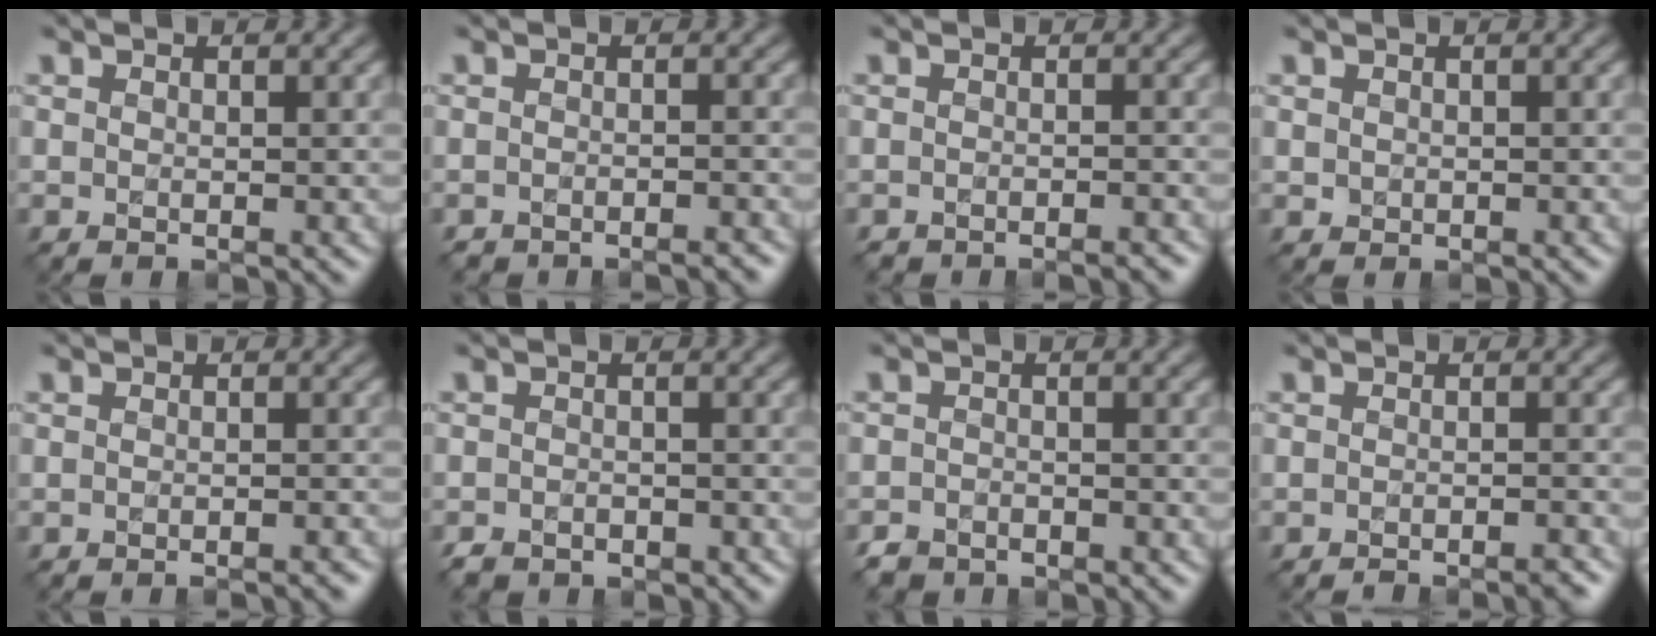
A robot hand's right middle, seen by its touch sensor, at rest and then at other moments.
{"total": 2.3, "force": [-2.3, 0.2, 0.4], "torque": [-0.010, 0.004, -0.026]}
{"total": 2.1, "force": [-2.0, 0.2, 0.6], "torque": [-0.006, -0.002, -0.025]}
{"total": 0.5, "force": [0.1, 0.5, 0.1], "torque": [0.002, -0.002, 0.004]}
{"total": 1.7, "force": [-1.4, 0.3, 0.9], "torque": [0.001, 0.001, -0.021]}
{"total": 2.1, "force": [-1.8, 1.1, 0.5], "torque": [-0.005, -0.001, -0.033]}
{"total": 2.5, "force": [-2.2, 1.2, 0.4], "torque": [-0.003, -0.001, -0.040]}
{"total": 2.2, "force": [-1.9, 0.4, 1.0], "torque": [-0.003, 0.002, -0.030]}